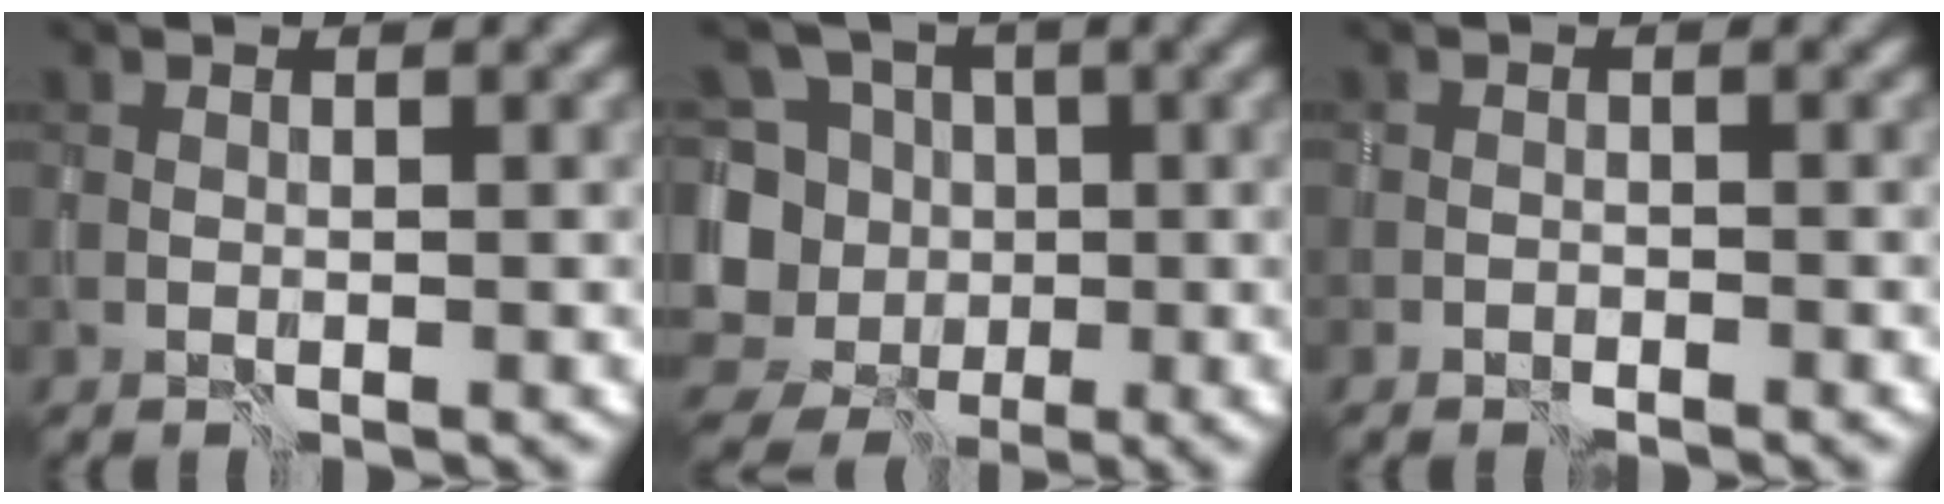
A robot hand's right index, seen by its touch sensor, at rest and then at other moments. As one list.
[{"total": 12.2, "force": [-1.4, 11.1, 4.8], "torque": [-0.120, 0.021, -0.046]}, {"total": 0.9, "force": [-0.8, 0.5, -0.1], "torque": [0.004, -0.005, -0.014]}]